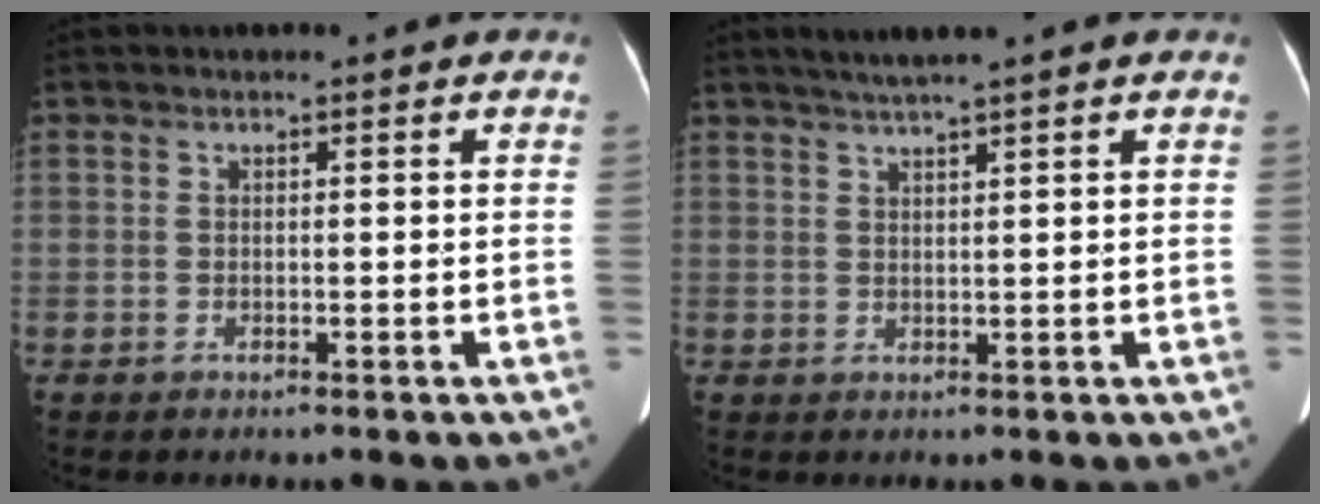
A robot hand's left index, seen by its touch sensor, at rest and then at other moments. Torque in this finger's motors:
{"motor_torque": [-0.05, -0.29, -0.03, 0.01]}